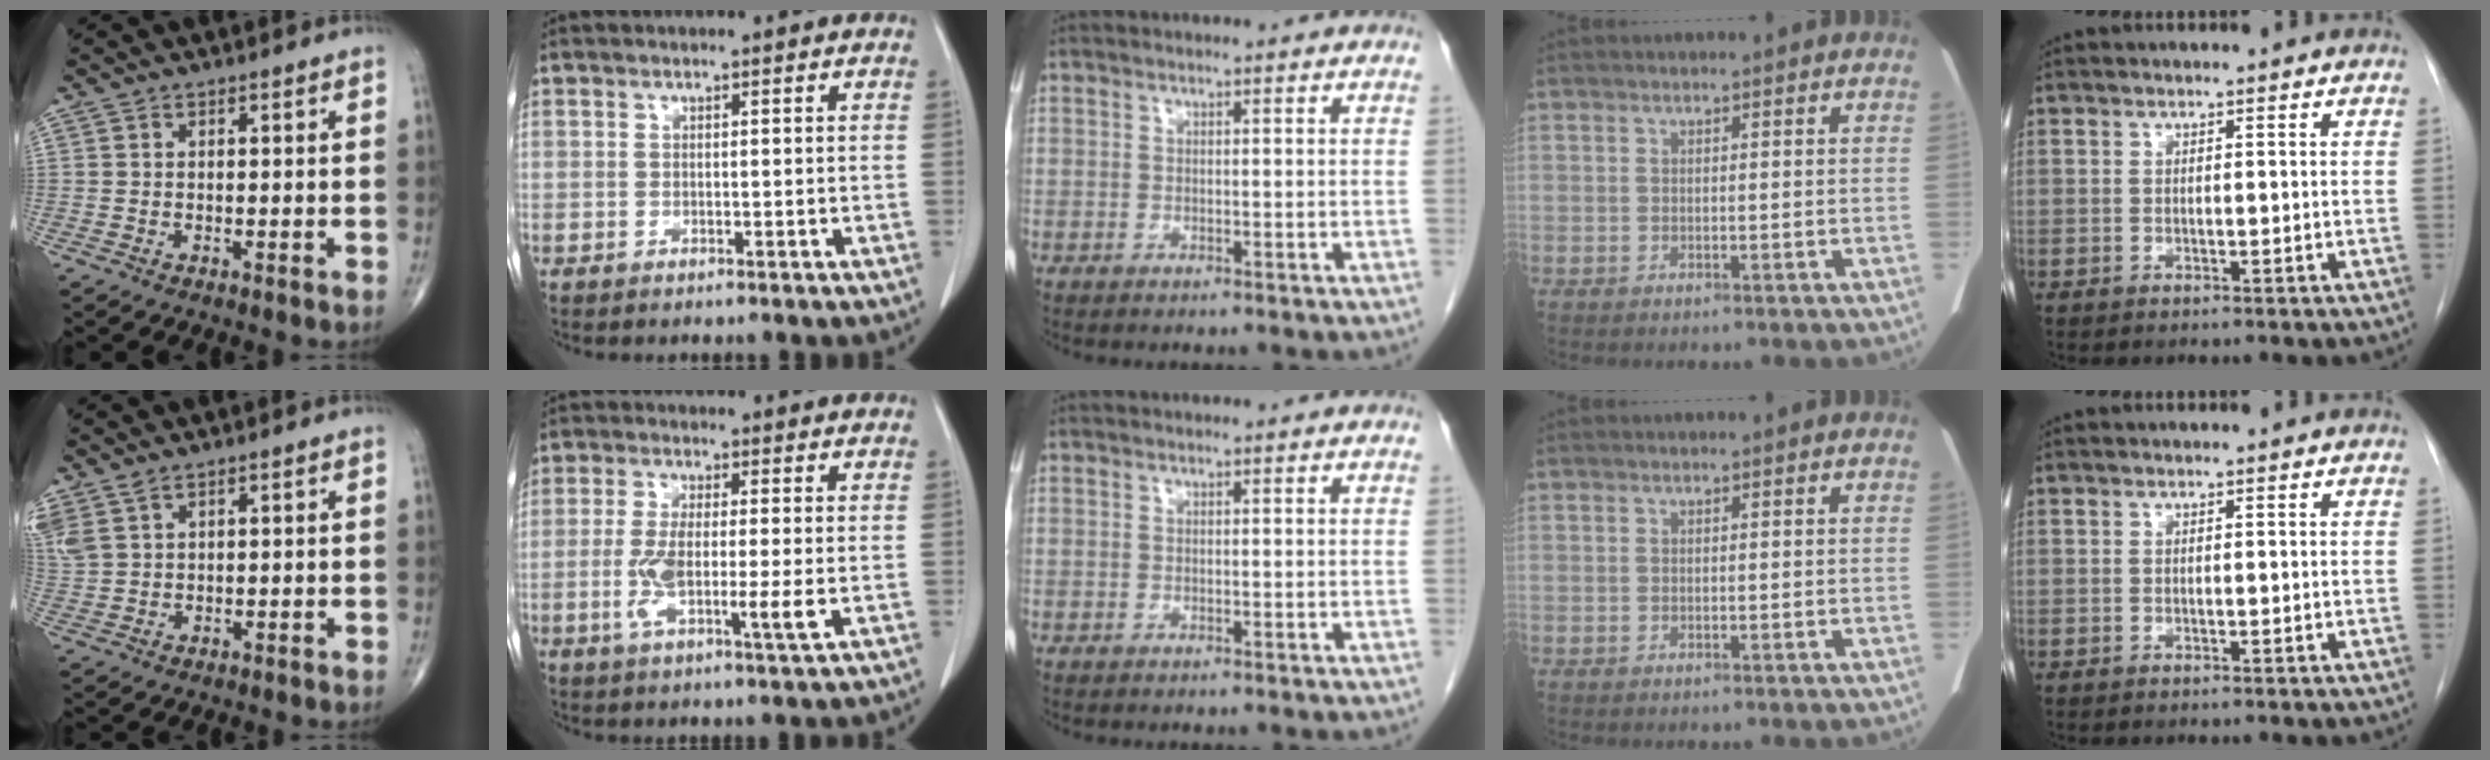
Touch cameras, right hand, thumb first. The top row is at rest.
{"thumb": {"total": 5.0, "force": [3.3, 2.3, 3.0], "torque": [-0.081, 0.002, 0.081]}, "index": {"total": 8.4, "force": [-1.6, 0.9, 8.2], "torque": [-0.155, -0.013, -0.032]}}